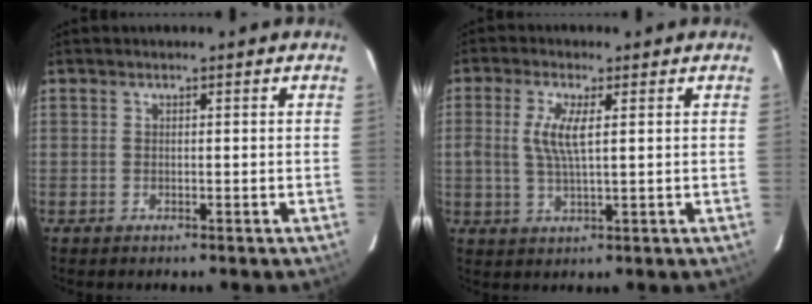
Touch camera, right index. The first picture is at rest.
{"total": 5.4, "force": [1.0, 1.2, 5.2], "torque": [-0.108, 0.001, 0.017]}